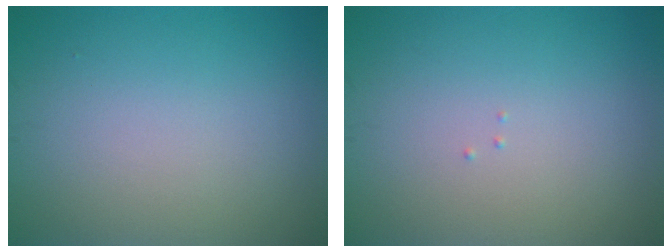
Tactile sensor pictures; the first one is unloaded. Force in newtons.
{"total": 0.0}